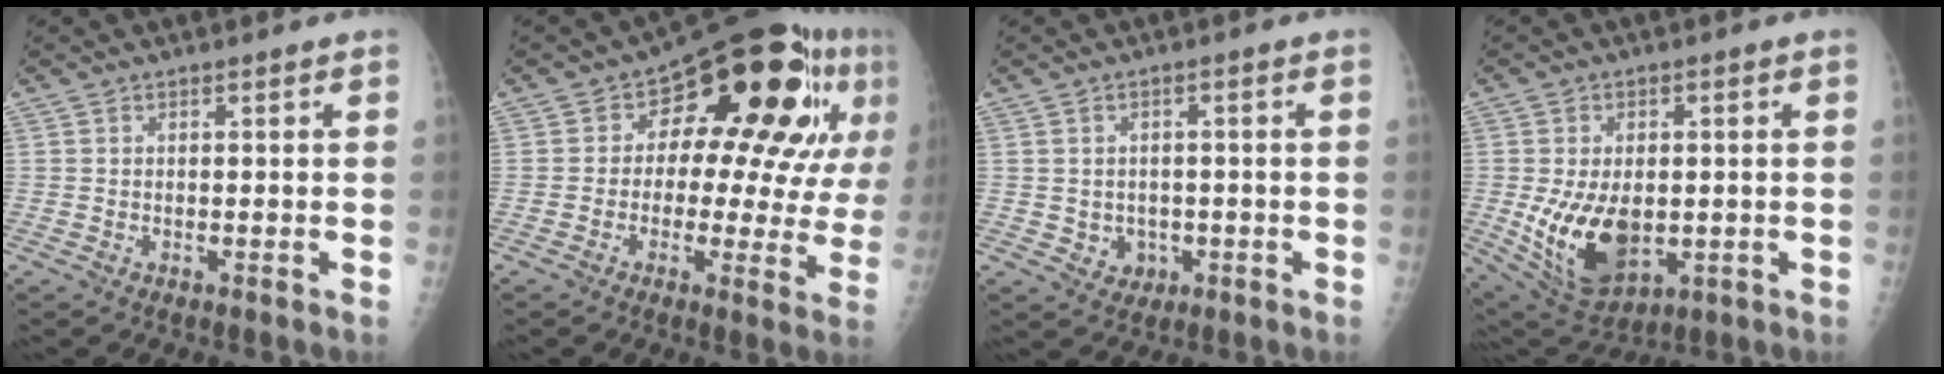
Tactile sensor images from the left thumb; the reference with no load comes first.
{"total": 21.0, "force": [6.6, 10.8, 16.8], "torque": [-0.166, 0.011, 0.080]}
{"total": 4.0, "force": [-0.9, 3.6, 1.6], "torque": [-0.001, 0.005, -0.005]}
{"total": 14.2, "force": [-2.0, 8.7, 11.0], "torque": [-0.174, -0.010, -0.008]}